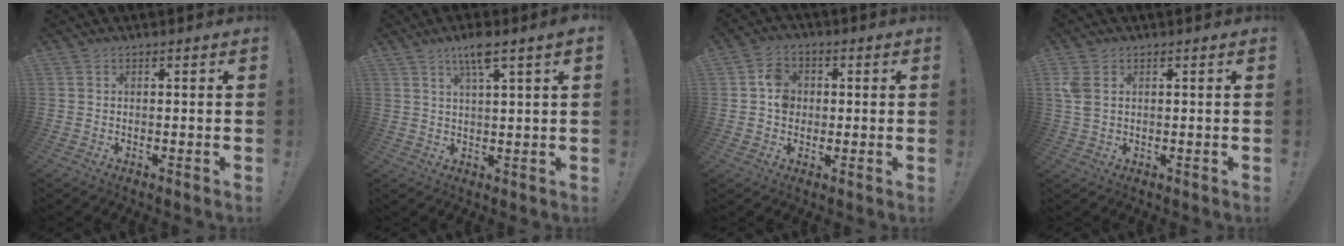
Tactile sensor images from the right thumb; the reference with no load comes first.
{"total": 6.4, "force": [3.6, 0.7, 5.2], "torque": [-0.090, -0.009, 0.056]}
{"total": 7.1, "force": [0.5, 6.3, 3.3], "torque": [-0.041, 0.013, 0.011]}
{"total": 3.9, "force": [1.3, 2.3, 2.9], "torque": [-0.065, 0.001, 0.025]}